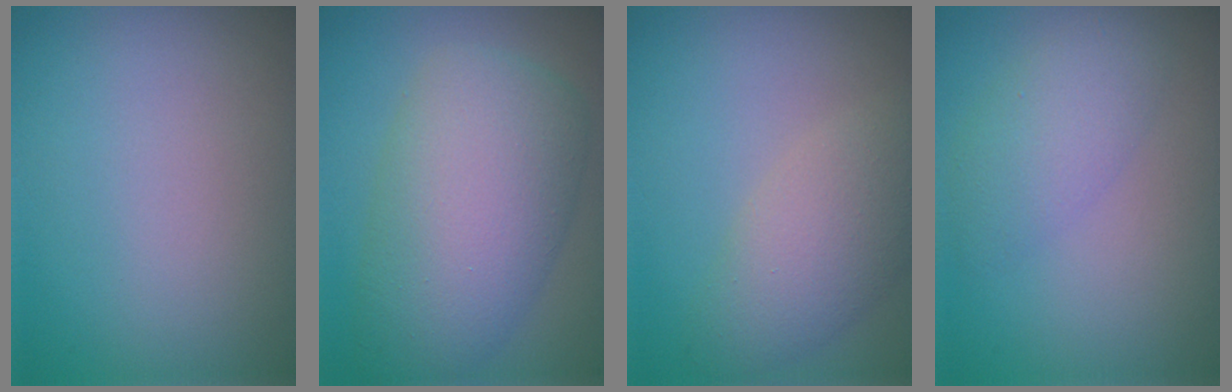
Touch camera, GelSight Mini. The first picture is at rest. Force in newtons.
{"total": 8.8, "press": 8.7, "slide": 0.3}
{"total": 4.5, "press": 4.5, "slide": 0.4}
{"total": 2.8, "press": 2.8, "slide": 0.1}